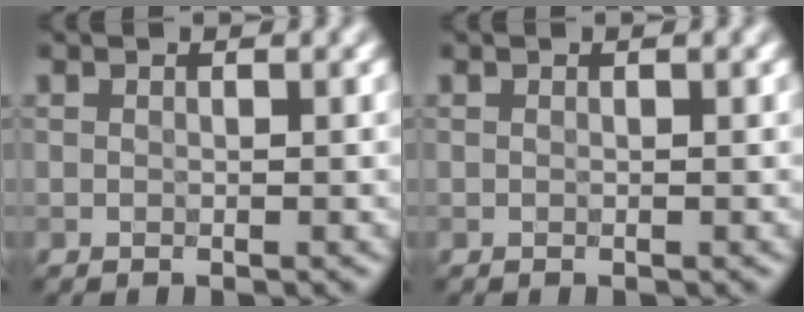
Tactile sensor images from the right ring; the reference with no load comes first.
{"total": 0.0}